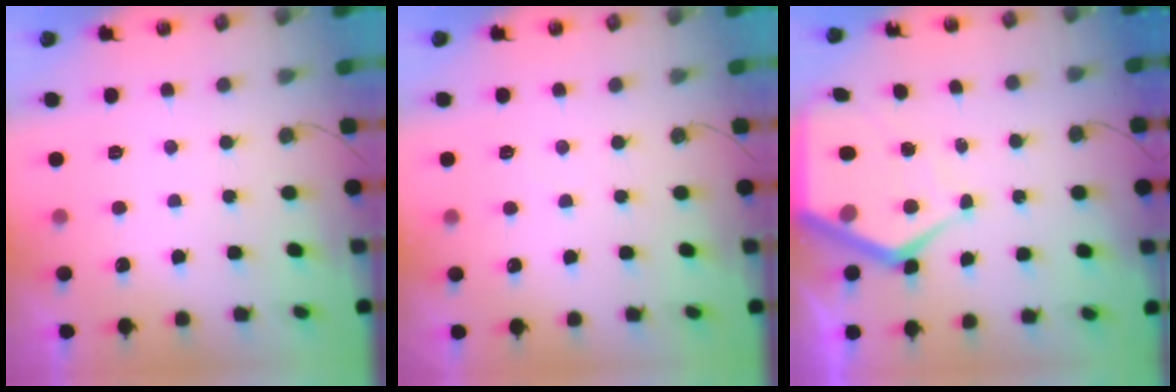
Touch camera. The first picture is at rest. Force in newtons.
{"total": 2.8, "press": 2.8, "slide": 0.4}
{"total": 11.1, "press": 11.0, "slide": 1.0}